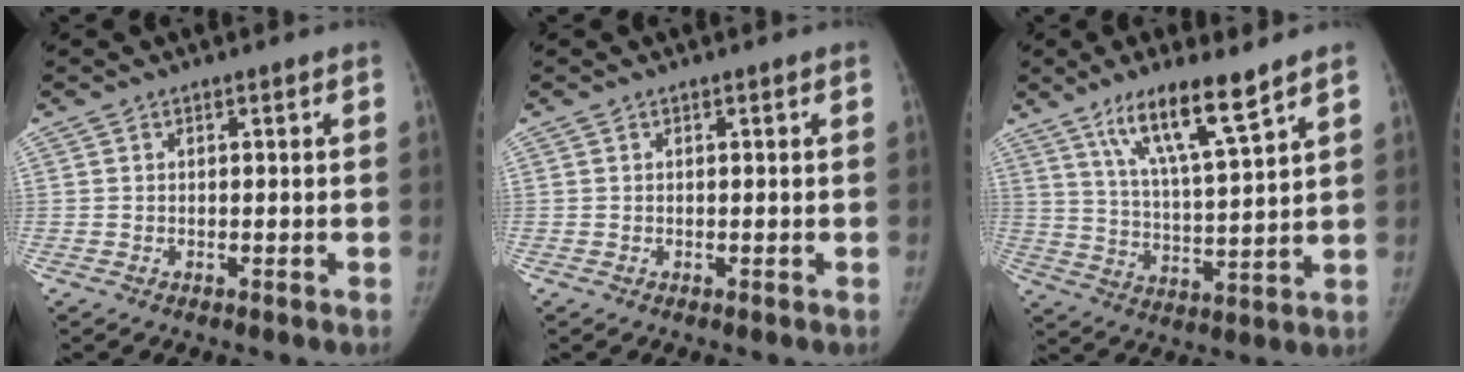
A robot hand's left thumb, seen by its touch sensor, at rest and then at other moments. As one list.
[{"total": 0.0}, {"total": 12.8, "force": [8.4, 1.6, 9.6], "torque": [-0.167, -0.045, 0.157]}]